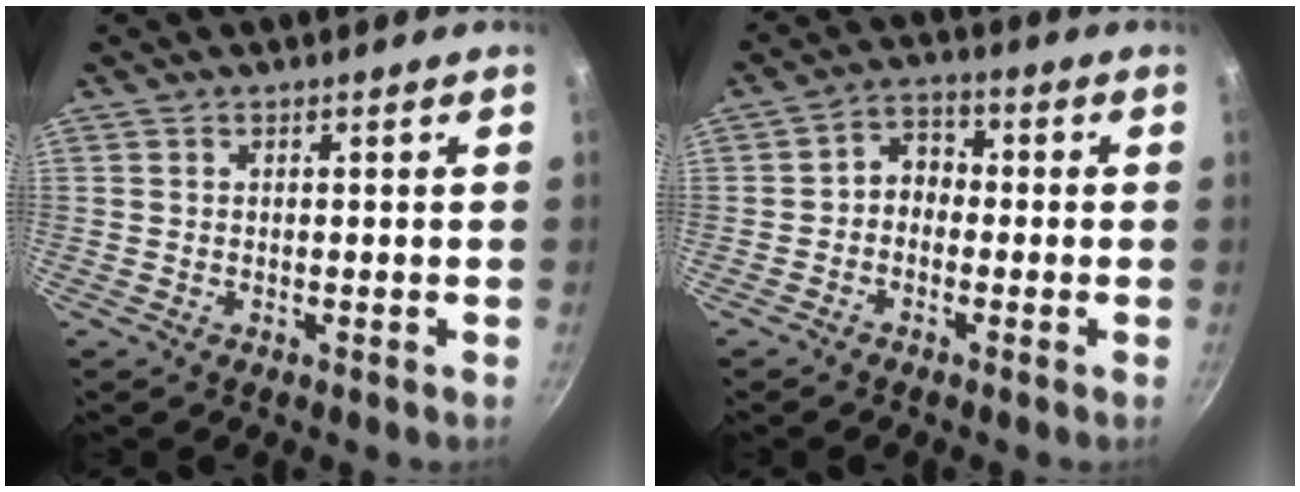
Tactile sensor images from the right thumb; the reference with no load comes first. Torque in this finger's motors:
{"motor_torque": [0.02, 0.26, -0.07, 0.16, 0.02]}